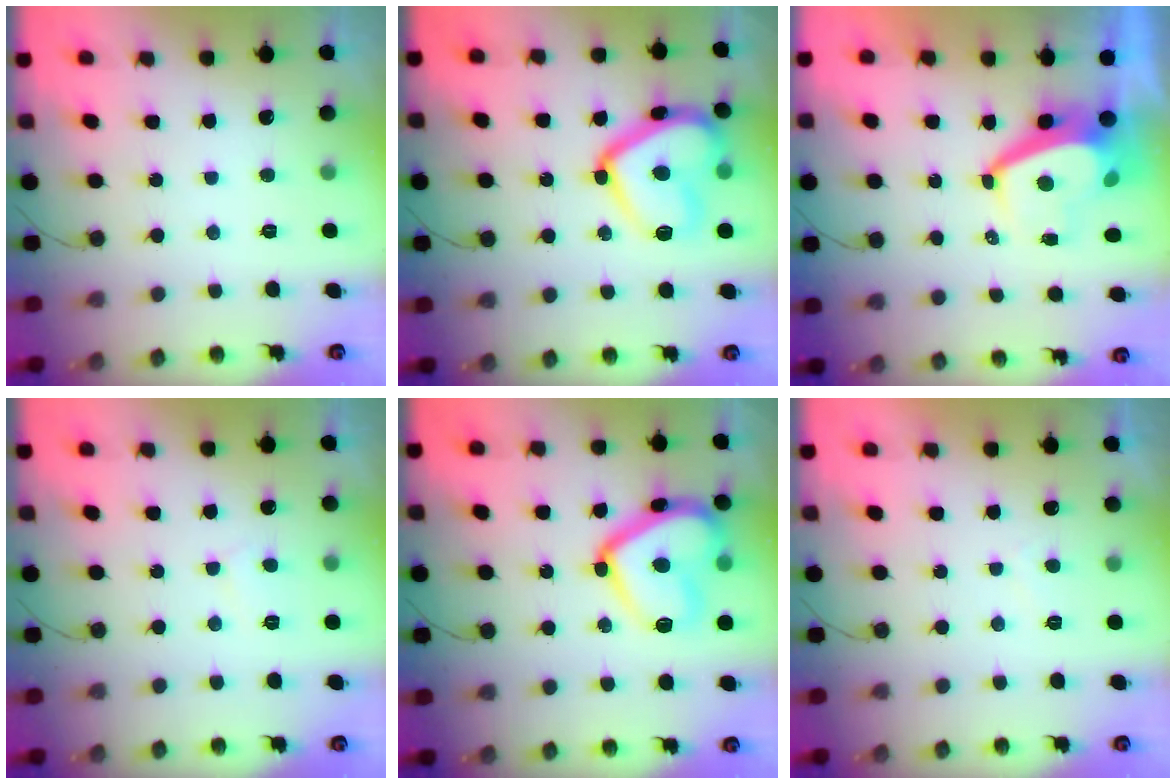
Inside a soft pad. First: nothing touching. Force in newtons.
{"total": 18.2, "press": 18.2, "slide": 1.3}
{"total": 6.0, "press": 5.9, "slide": 0.9}
{"total": 3.0, "press": 3.0, "slide": 0.2}
{"total": 18.2, "press": 18.2, "slide": 1.3}
{"total": 0.9, "press": 0.7, "slide": 0.6}